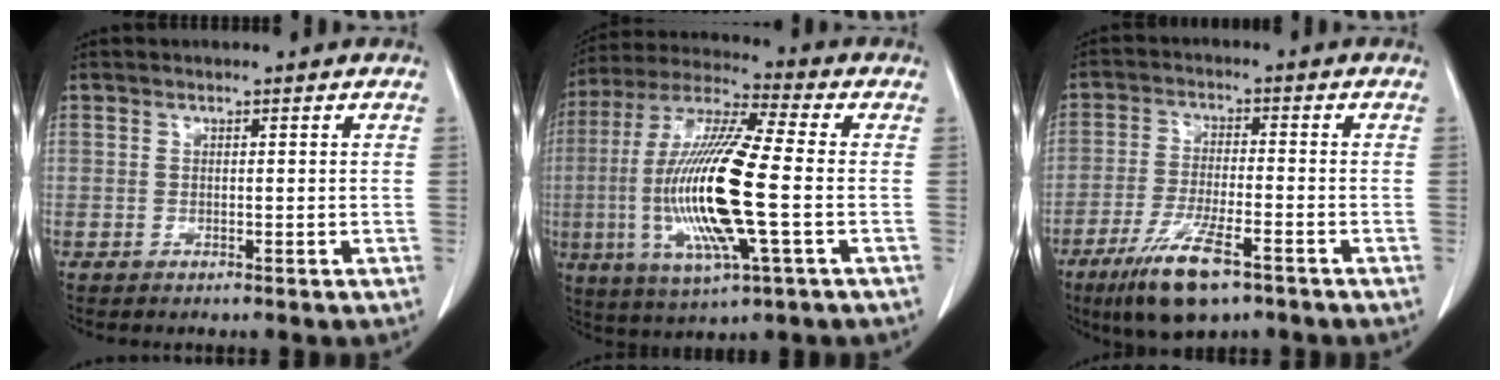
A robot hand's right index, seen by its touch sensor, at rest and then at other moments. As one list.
[{"total": 18.6, "force": [-2.8, 1.9, 18.3], "torque": [-0.385, -0.012, -0.053]}, {"total": 10.1, "force": [-6.3, 2.1, 7.7], "torque": [-0.148, -0.021, -0.107]}]